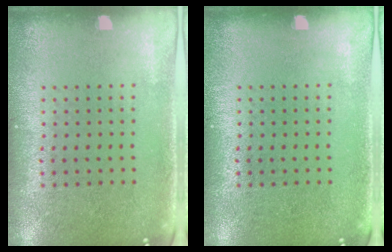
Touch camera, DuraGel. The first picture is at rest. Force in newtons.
{"total": 0.0}